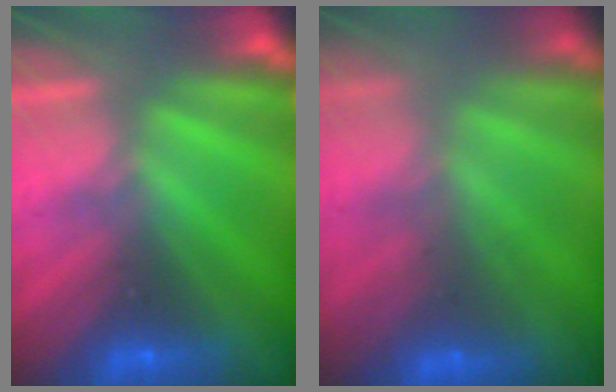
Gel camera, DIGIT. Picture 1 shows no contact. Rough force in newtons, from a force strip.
{"total": 5.9}